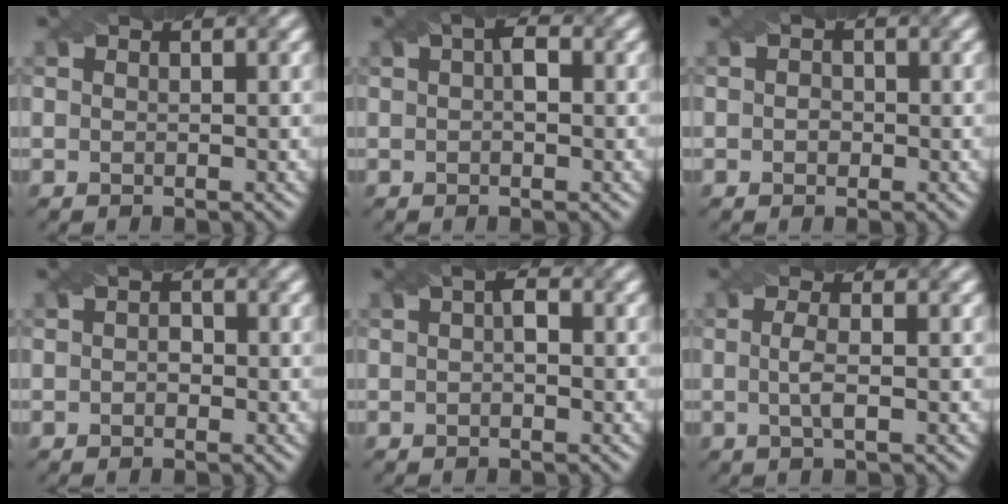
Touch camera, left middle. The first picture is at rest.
{"total": 1.6, "force": [0.1, 0.8, 1.4], "torque": [-0.024, 0.005, 0.001]}
{"total": 0.9, "force": [-0.1, 0.8, 0.4], "torque": [-0.007, -0.002, -0.006]}
{"total": 1.2, "force": [0.0, 0.9, 0.8], "torque": [-0.012, -0.003, -0.005]}
{"total": 1.4, "force": [0.0, 0.7, 1.2], "torque": [-0.021, 0.005, 0.000]}
{"total": 1.9, "force": [-0.2, 0.4, 1.8], "torque": [-0.039, 0.002, -0.004]}